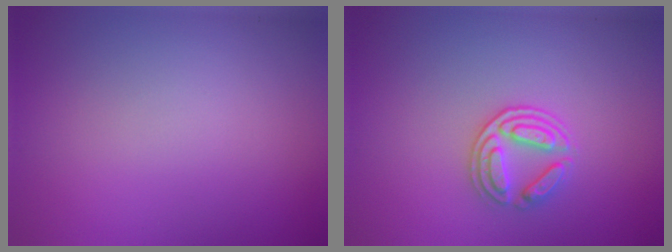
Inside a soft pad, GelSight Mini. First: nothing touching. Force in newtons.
{"total": 3.0, "press": 2.7, "slide": 1.2}